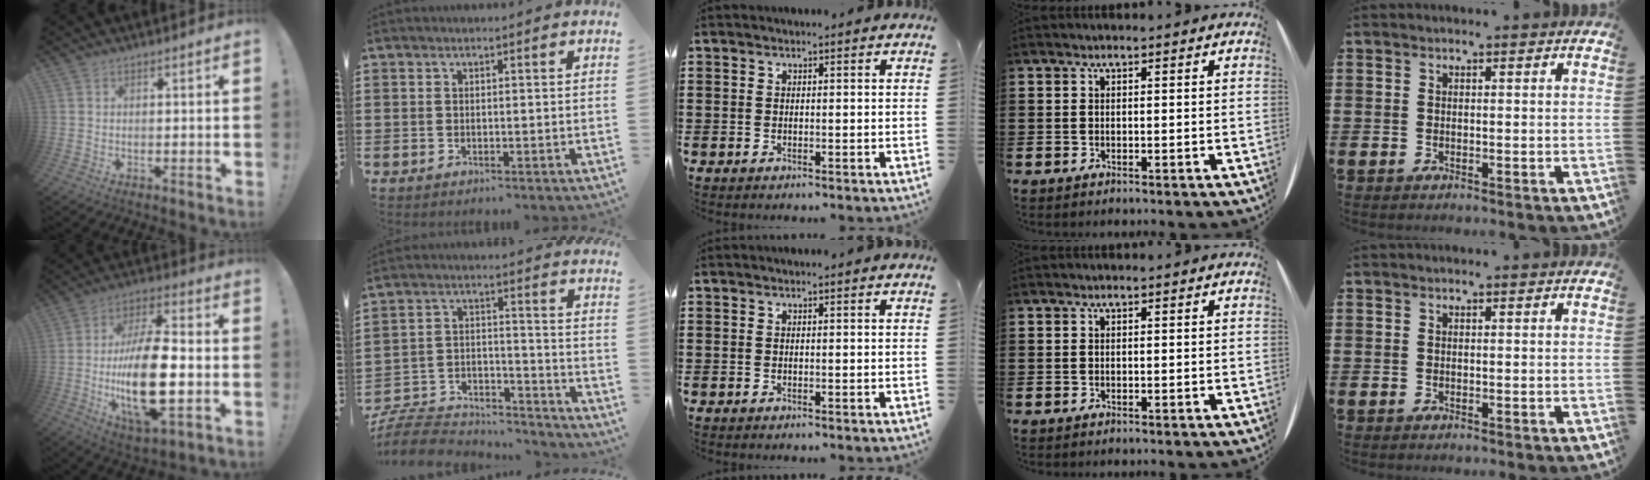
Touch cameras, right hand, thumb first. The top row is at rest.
{"thumb": {"total": 21.4, "force": [-3.6, 8.7, 19.3], "torque": [-0.360, 0.000, -0.057]}, "index": {"total": 8.6, "force": [-8.1, 2.1, 1.9], "torque": [-0.044, 0.014, -0.163]}}